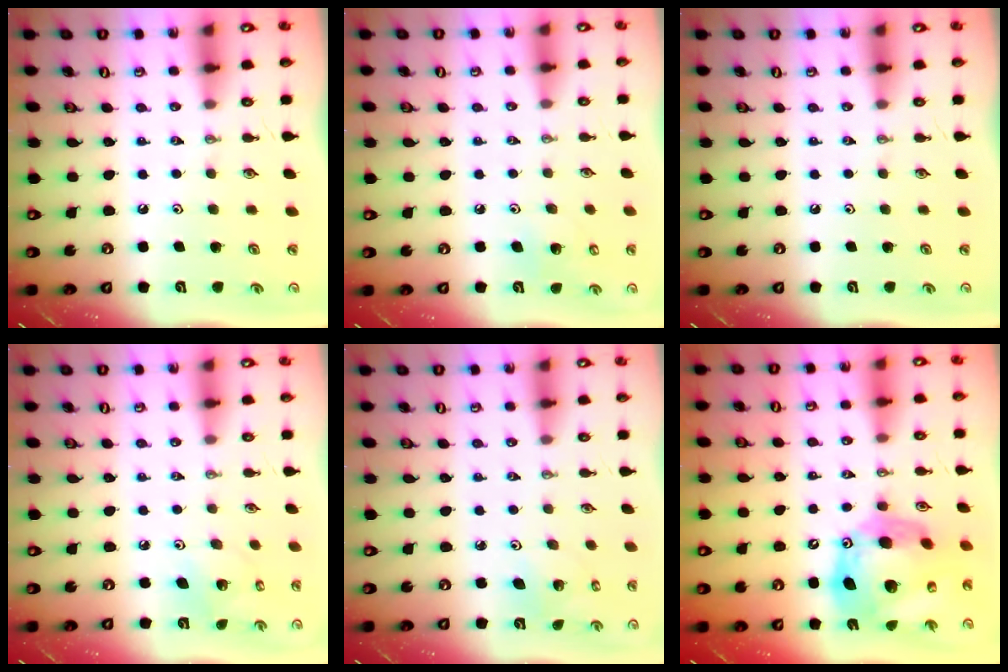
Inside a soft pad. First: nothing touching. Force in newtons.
{"total": 5.5, "press": 5.4, "slide": 0.8}
{"total": 0.0}
{"total": 4.8, "press": 4.8, "slide": 0.2}
{"total": 5.0, "press": 4.9, "slide": 0.3}
{"total": 20.7, "press": 20.6, "slide": 2.0}